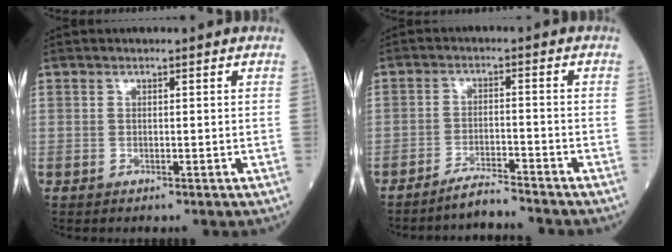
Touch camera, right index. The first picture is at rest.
{"total": 4.1, "force": [-4.0, -0.6, 0.7], "torque": [-0.015, -0.016, -0.071]}